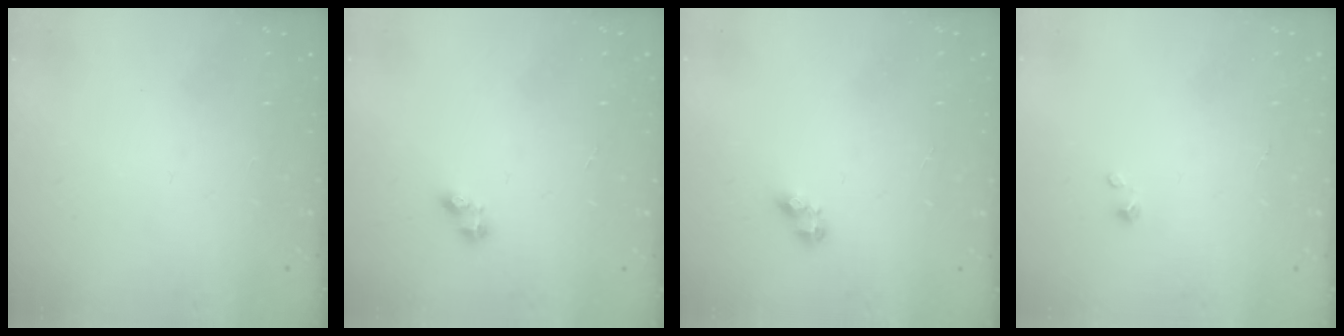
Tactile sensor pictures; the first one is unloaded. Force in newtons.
{"total": 2.6, "press": 2.6, "slide": 0.4}
{"total": 3.5, "press": 3.5, "slide": 0.4}
{"total": 0.7, "press": 0.7, "slide": 0.1}